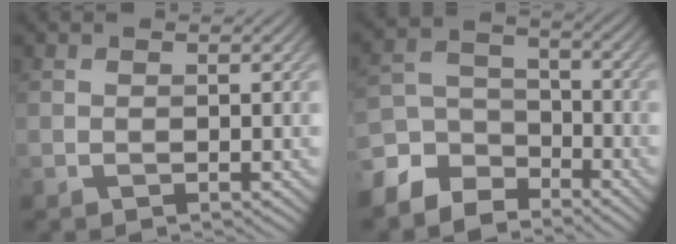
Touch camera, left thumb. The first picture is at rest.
{"total": 7.7, "force": [-5.9, 4.3, 2.6], "torque": [-0.070, -0.009, -0.125]}